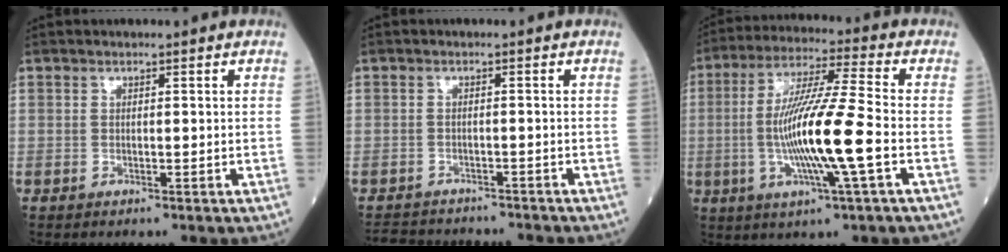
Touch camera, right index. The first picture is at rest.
{"total": 10.4, "force": [-9.8, 2.7, 2.1], "torque": [-0.042, 0.009, -0.134]}
{"total": 14.1, "force": [-2.8, -0.3, 13.9], "torque": [-0.269, -0.007, -0.057]}